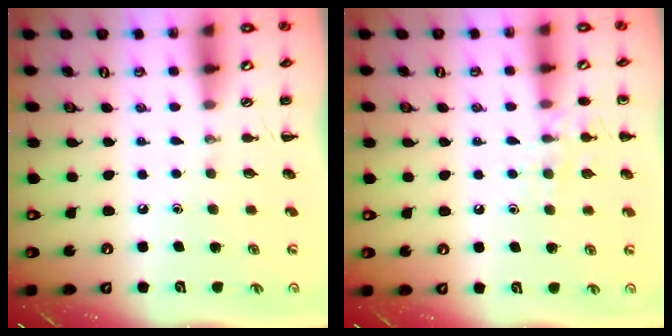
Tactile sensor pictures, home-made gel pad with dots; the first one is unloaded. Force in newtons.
{"total": 8.5, "press": 8.4, "slide": 1.4}